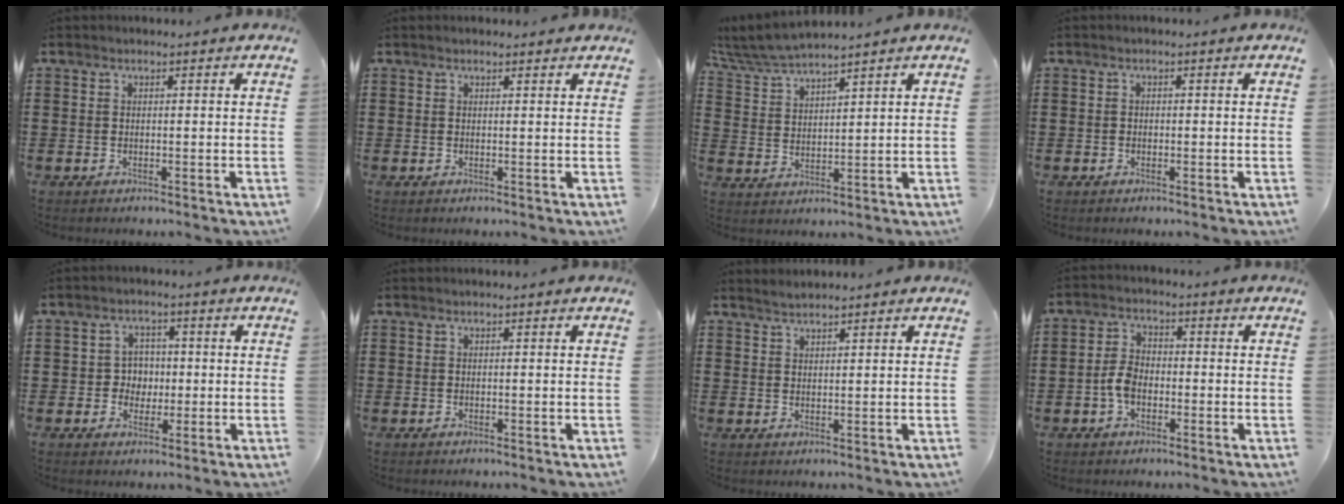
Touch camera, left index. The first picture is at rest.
{"total": 0.7, "force": [0.7, 0.2, 0.2], "torque": [-0.005, 0.002, 0.013]}
{"total": 5.5, "force": [5.2, 0.0, 1.6], "torque": [-0.050, -0.023, 0.094]}
{"total": 0.6, "force": [-0.4, 0.5, 0.2], "torque": [-0.006, 0.000, -0.008]}
{"total": 3.9, "force": [-0.2, 3.6, 1.4], "torque": [-0.041, 0.010, -0.009]}
{"total": 0.0}
{"total": 1.5, "force": [1.5, -0.1, 0.1], "torque": [-0.005, 0.002, 0.030]}
{"total": 4.4, "force": [-1.3, 2.8, 3.1], "torque": [-0.086, -0.001, -0.033]}